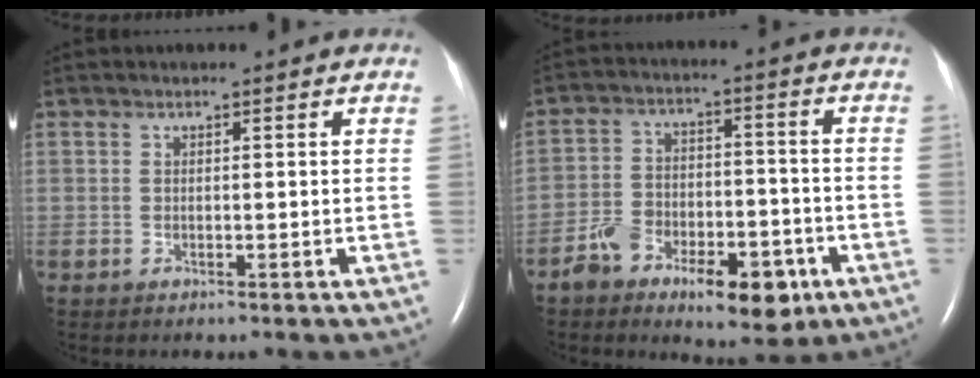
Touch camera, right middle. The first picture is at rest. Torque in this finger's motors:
{"motor_torque": [0.54, -0.51, 0.21, 0.07]}